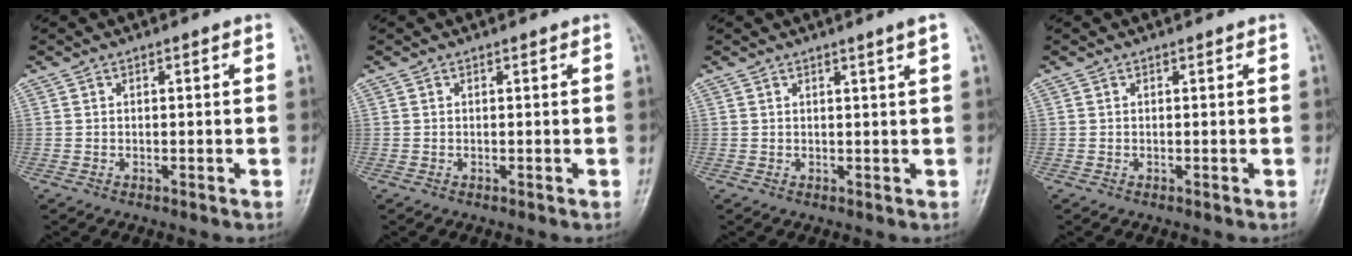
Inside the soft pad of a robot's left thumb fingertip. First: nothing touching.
{"total": 0.0}
{"total": 1.8, "force": [1.0, -0.8, 1.3], "torque": [-0.023, -0.008, 0.016]}
{"total": 0.0}